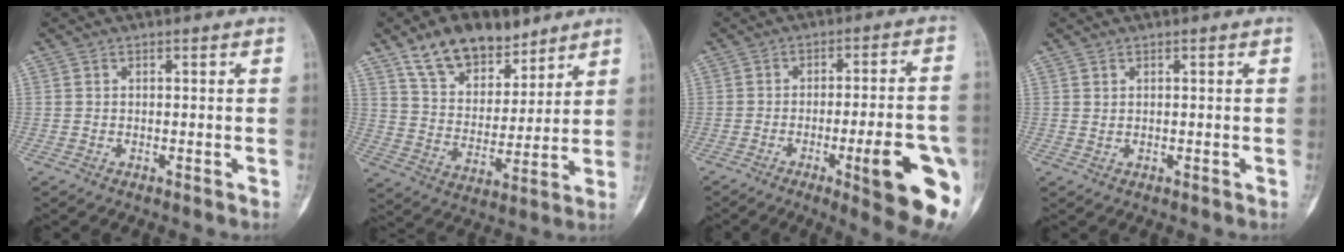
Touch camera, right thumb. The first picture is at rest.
{"total": 14.4, "force": [10.0, 7.9, 6.7], "torque": [-0.075, -0.048, 0.177]}
{"total": 16.3, "force": [-5.6, 3.0, 15.0], "torque": [-0.161, 0.011, -0.064]}
{"total": 0.6, "force": [0.4, 0.3, 0.3], "torque": [-0.001, -0.003, 0.008]}